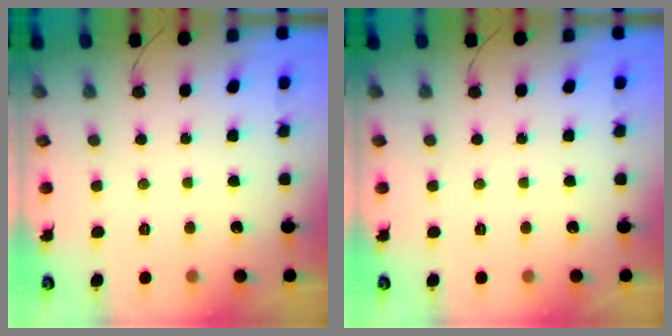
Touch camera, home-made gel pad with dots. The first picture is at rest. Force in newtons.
{"total": 0.0}